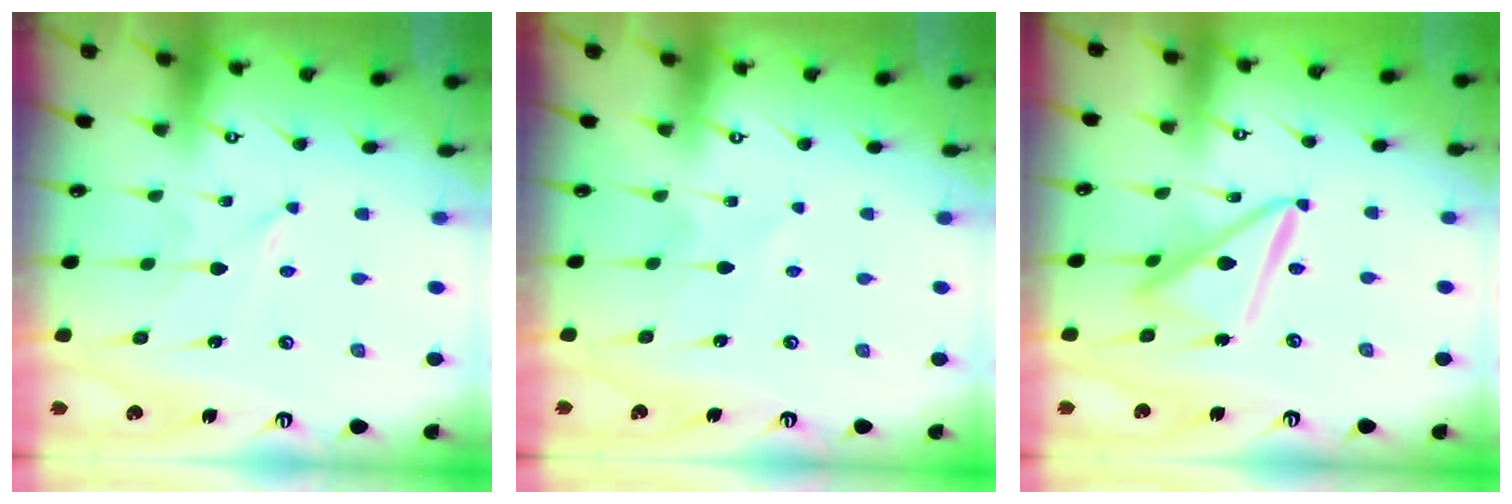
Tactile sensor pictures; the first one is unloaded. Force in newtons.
{"total": 0.6, "press": 0.6, "slide": 0.2}
{"total": 13.5, "press": 13.4, "slide": 1.4}